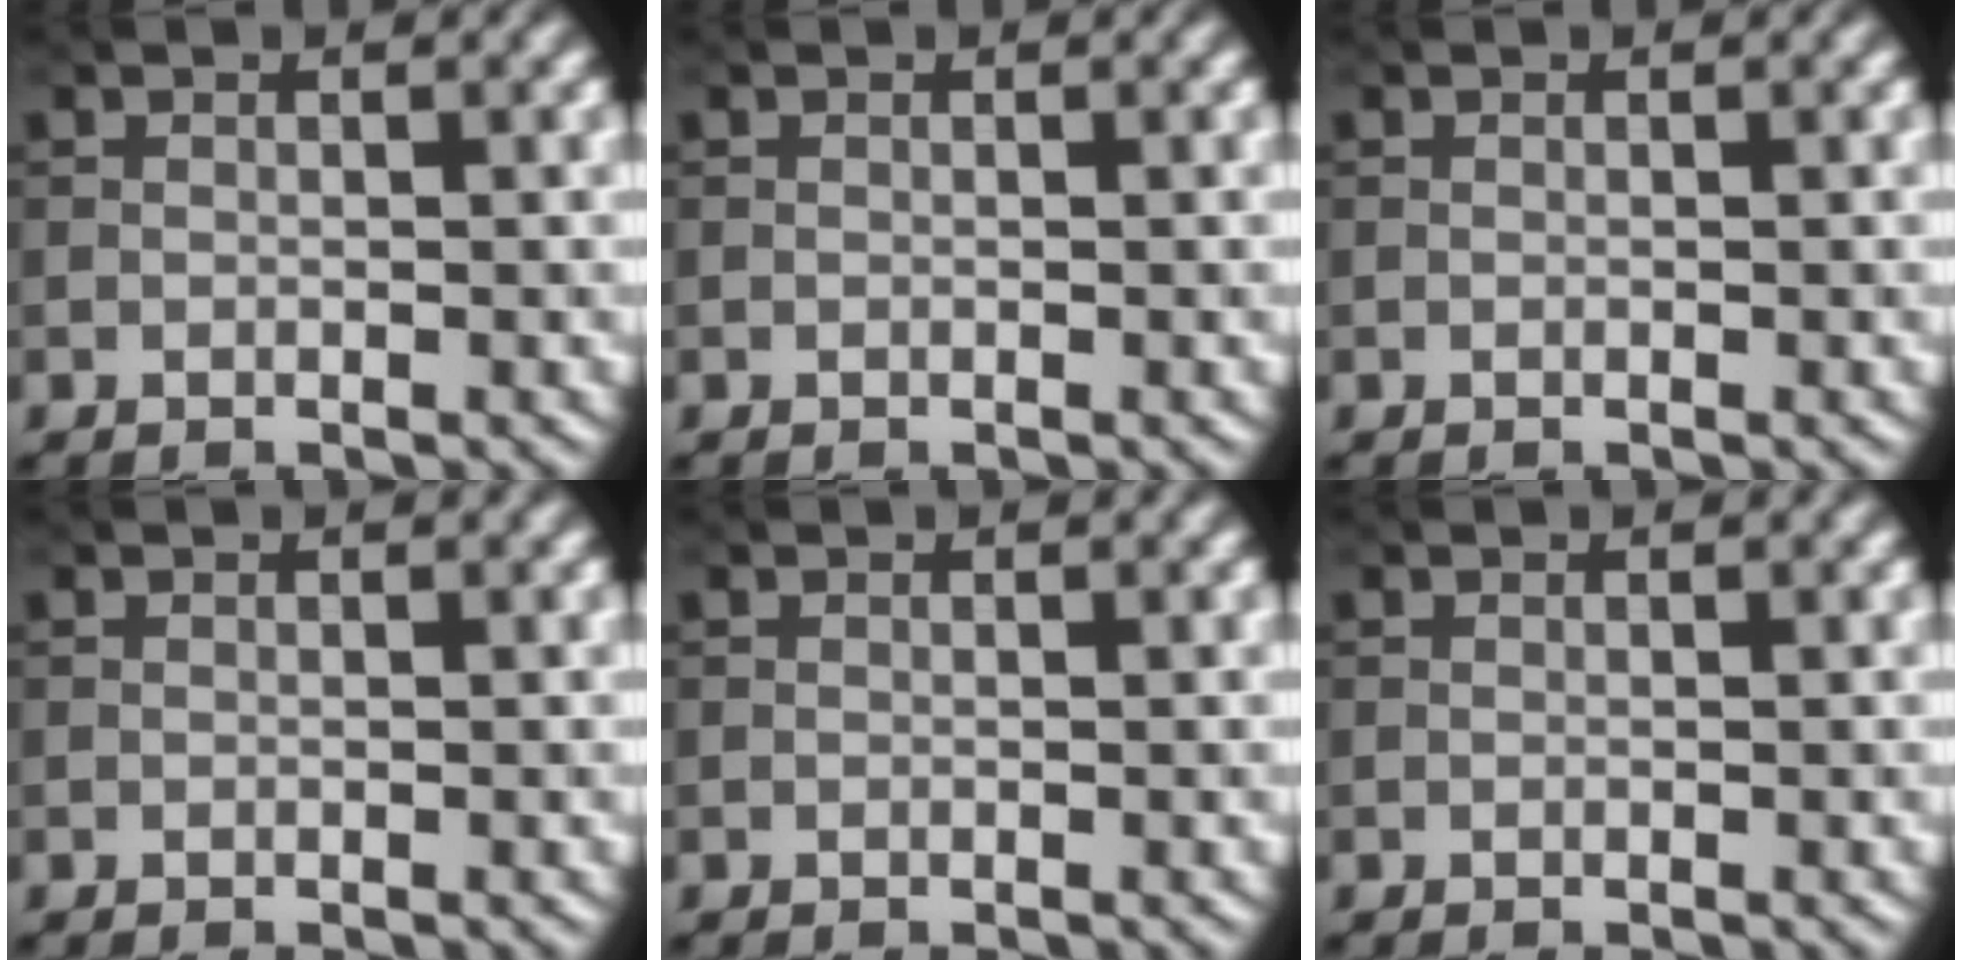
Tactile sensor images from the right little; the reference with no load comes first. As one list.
[{"total": 0.0}, {"total": 0.0}, {"total": 0.0}, {"total": 0.0}, {"total": 0.0}]